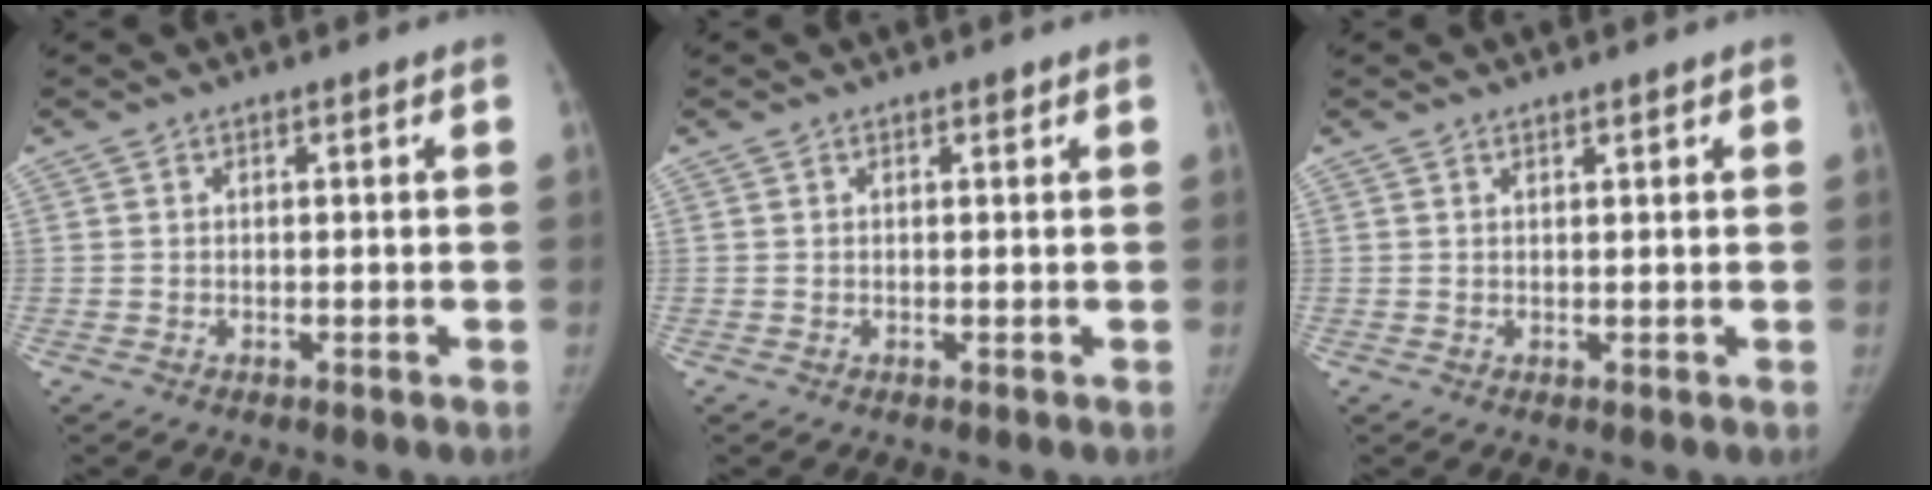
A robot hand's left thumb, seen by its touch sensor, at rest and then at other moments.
{"total": 0.5, "force": [0.4, 0.2, 0.3], "torque": [-0.005, -0.003, 0.005]}
{"total": 1.0, "force": [0.8, 0.2, 0.5], "torque": [-0.006, -0.005, 0.013]}